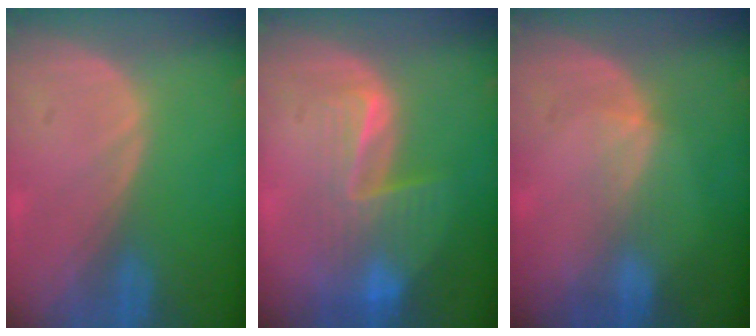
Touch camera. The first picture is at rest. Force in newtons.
{"total": 8.1, "press": 7.0, "slide": 4.0}
{"total": 2.1, "press": 1.7, "slide": 1.2}